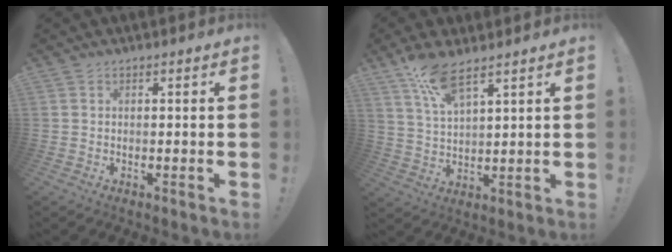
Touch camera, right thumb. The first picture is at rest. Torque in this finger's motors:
{"motor_torque": [0.19, 2.28, 1.05, 0.67, 0.07]}